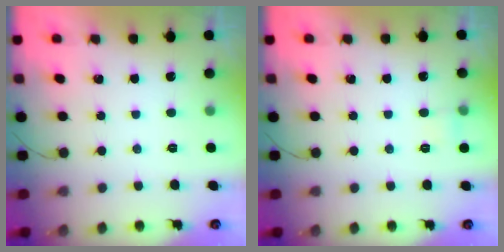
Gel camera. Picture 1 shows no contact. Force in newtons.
{"total": 7.5, "press": 3.4, "slide": 6.7}